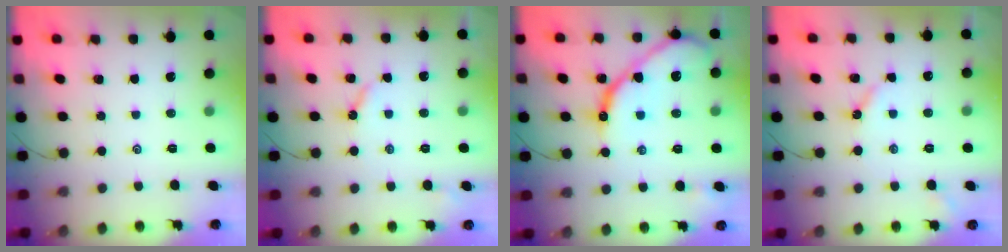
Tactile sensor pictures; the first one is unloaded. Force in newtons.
{"total": 3.4, "press": 3.3, "slide": 0.5}
{"total": 14.3, "press": 14.2, "slide": 1.3}
{"total": 3.5, "press": 3.5, "slide": 0.5}